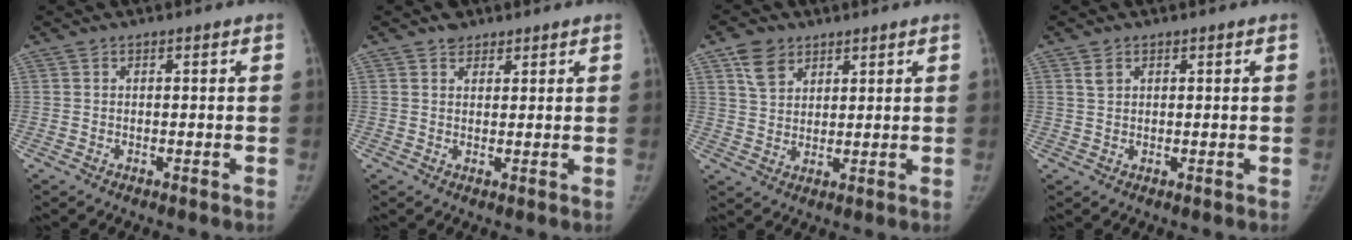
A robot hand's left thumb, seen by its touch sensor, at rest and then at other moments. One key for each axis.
{"total": 2.3, "fx": 1.6, "fy": 1.6, "fz": 0.4, "tx": 0.012, "ty": -0.012, "tz": 0.023}
{"total": 6.1, "fx": 3.6, "fy": 4.1, "fz": 2.7, "tx": -0.031, "ty": -0.017, "tz": 0.071}
{"total": 1.6, "fx": 0.9, "fy": 1.1, "fz": 0.9, "tx": -0.011, "ty": 0.000, "tz": 0.021}